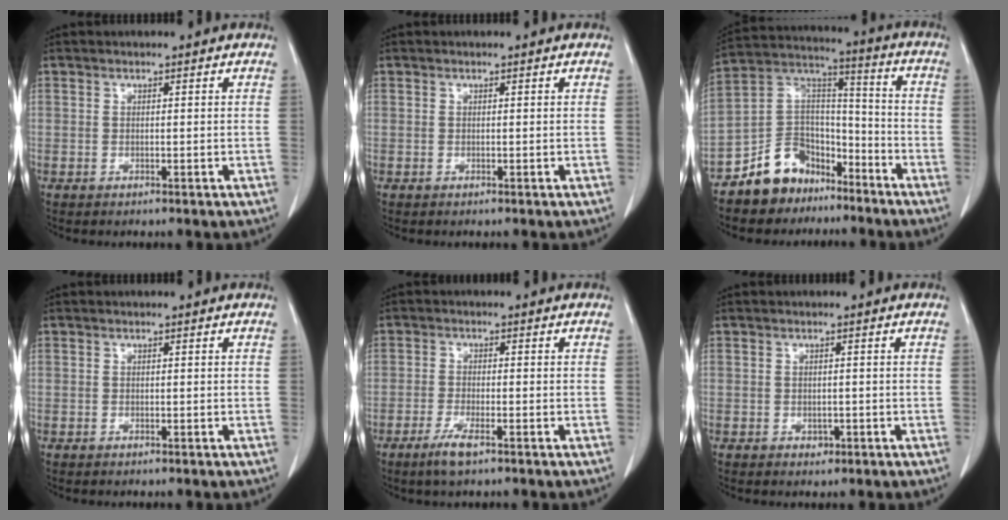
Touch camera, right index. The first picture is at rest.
{"total": 0.0}
{"total": 11.7, "force": [-8.3, 7.6, 2.9], "torque": [-0.061, 0.061, -0.152]}
{"total": 0.0}
{"total": 3.5, "force": [-2.3, 0.6, 2.6], "torque": [-0.059, -0.005, -0.045]}
{"total": 1.1, "force": [-0.5, 0.8, 0.5], "torque": [-0.008, 0.002, -0.003]}